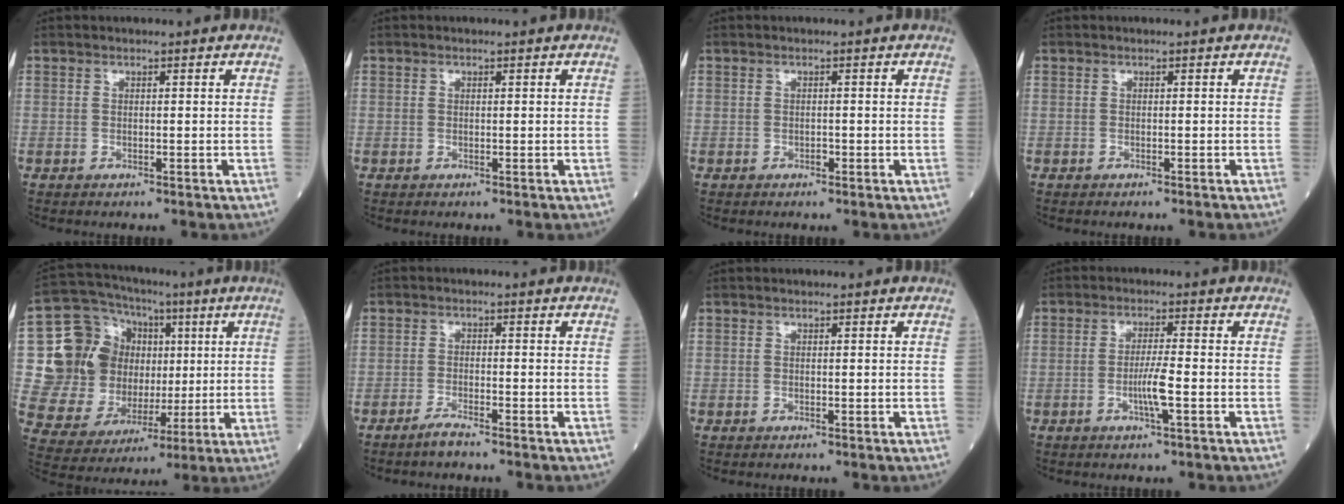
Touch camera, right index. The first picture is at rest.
{"total": 0.0}
{"total": 0.5, "force": [-0.3, 0.3, 0.3], "torque": [-0.004, 0.002, -0.006]}
{"total": 0.5, "force": [-0.5, 0.0, 0.2], "torque": [-0.004, -0.001, -0.008]}
{"total": 16.7, "force": [2.8, 13.4, 9.6], "torque": [-0.177, 0.049, 0.068]}
{"total": 2.3, "force": [-2.1, -0.1, 1.1], "torque": [-0.033, -0.005, -0.041]}
{"total": 0.0}
{"total": 3.8, "force": [-1.3, -0.3, 3.6], "torque": [-0.069, -0.005, -0.026]}